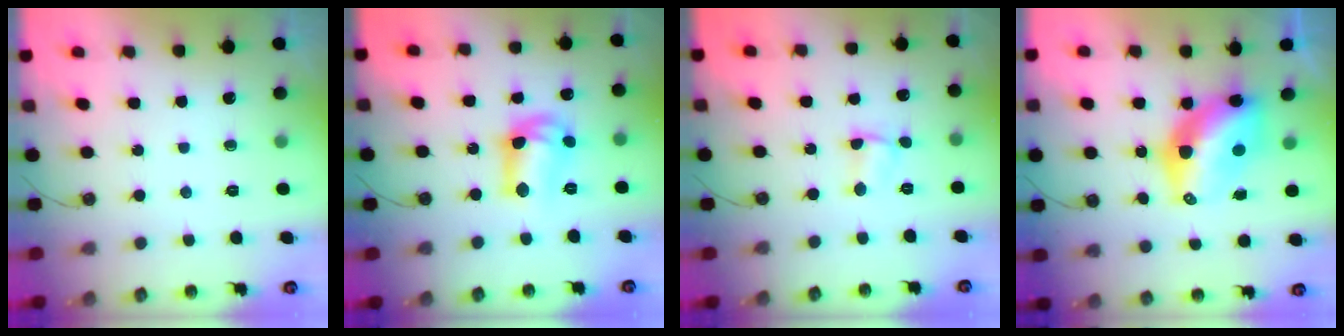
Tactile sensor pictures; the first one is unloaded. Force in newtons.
{"total": 12.5, "press": 11.9, "slide": 3.9}
{"total": 1.5, "press": 1.4, "slide": 0.5}
{"total": 10.7, "press": 10.7, "slide": 0.9}